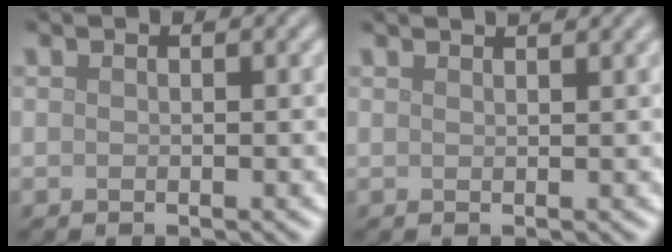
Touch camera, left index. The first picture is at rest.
{"total": 2.9, "force": [2.3, 1.1, 1.4], "torque": [0.000, 0.013, -0.002]}